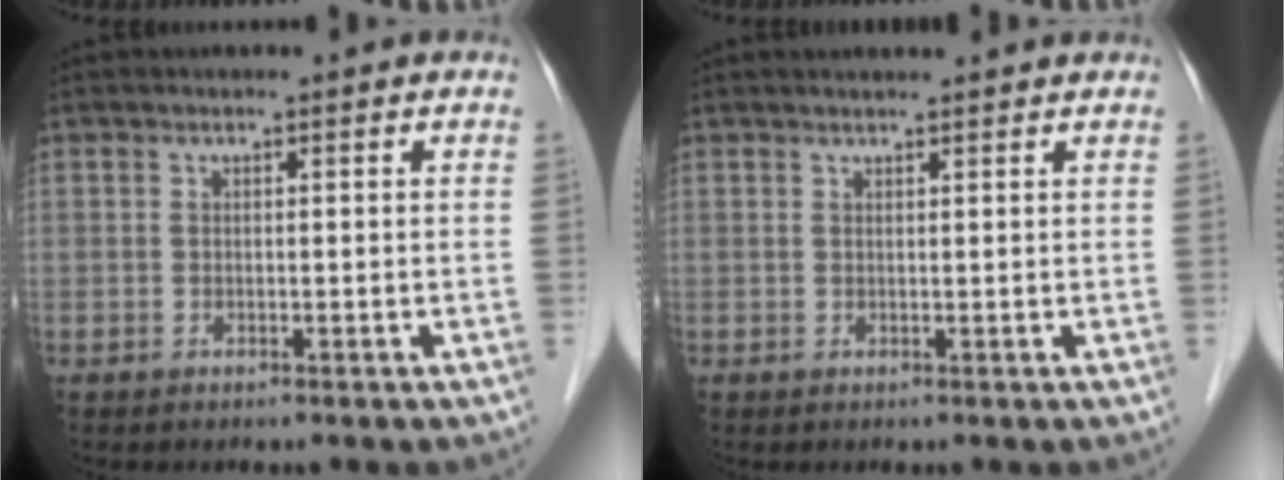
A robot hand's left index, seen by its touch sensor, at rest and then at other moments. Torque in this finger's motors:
{"motor_torque": [0.19, -0.28, -0.01, 0.00]}